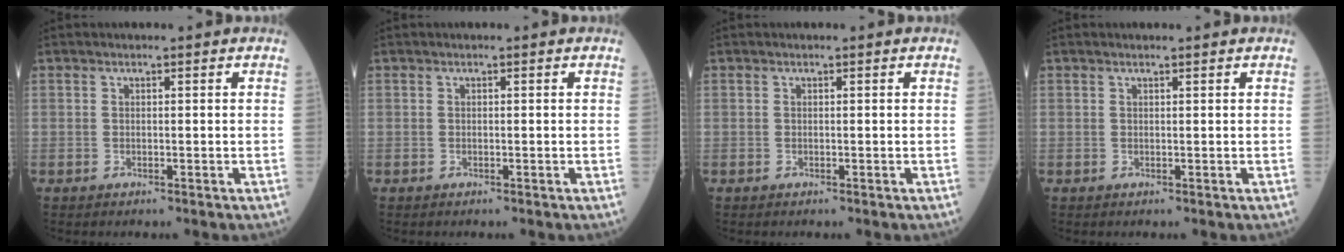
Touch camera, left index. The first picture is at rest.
{"total": 0.0}
{"total": 0.0}
{"total": 0.7, "force": [0.7, 0.0, 0.3], "torque": [-0.009, 0.004, 0.013]}